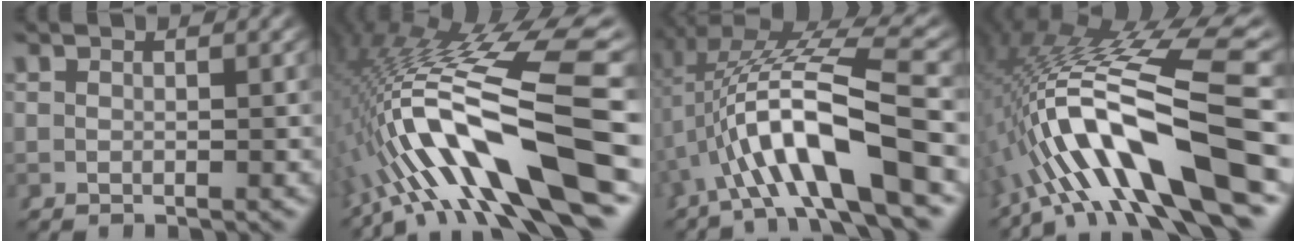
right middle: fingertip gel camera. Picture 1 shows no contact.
{"total": 14.9, "force": [-1.8, 5.8, 13.7], "torque": [-0.240, 0.001, -0.017]}
{"total": 9.2, "force": [-0.2, 3.0, 8.8], "torque": [-0.159, 0.002, 0.006]}
{"total": 14.0, "force": [-0.4, 5.1, 13.0], "torque": [-0.233, 0.005, -0.001]}